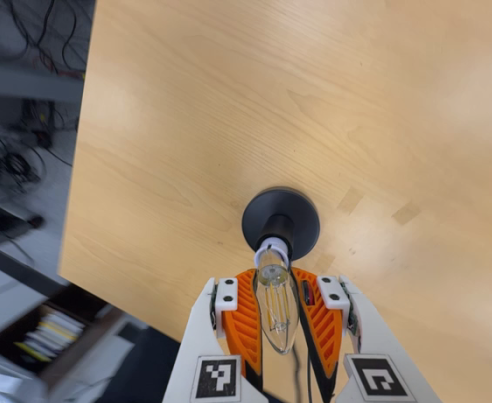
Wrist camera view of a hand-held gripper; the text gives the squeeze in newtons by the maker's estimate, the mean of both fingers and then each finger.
{"total": 20.8, "left": 22.2, "right": 19.5}